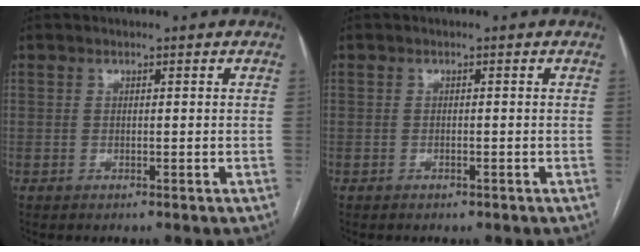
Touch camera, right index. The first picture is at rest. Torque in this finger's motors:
{"motor_torque": [0.28, -0.07, 0.02, 0.00]}